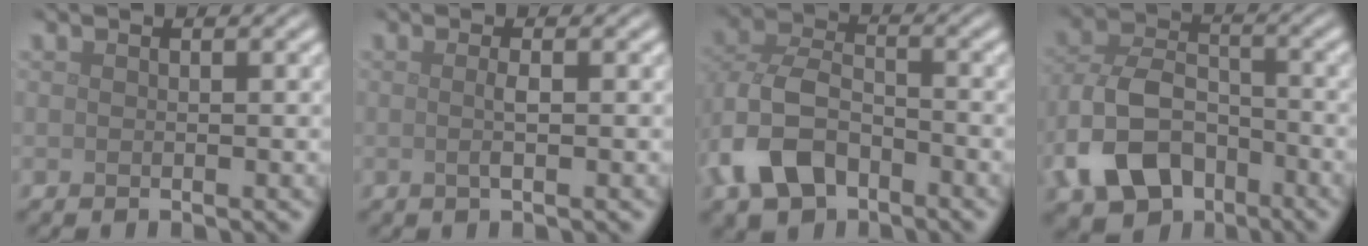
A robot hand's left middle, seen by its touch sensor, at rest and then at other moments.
{"total": 1.3, "force": [0.0, 0.2, 1.2], "torque": [-0.023, -0.001, -0.002]}
{"total": 6.6, "force": [-2.9, 4.4, 3.9], "torque": [-0.090, -0.003, -0.064]}
{"total": 8.2, "force": [-4.2, 5.4, 4.6], "torque": [-0.096, 0.000, -0.087]}